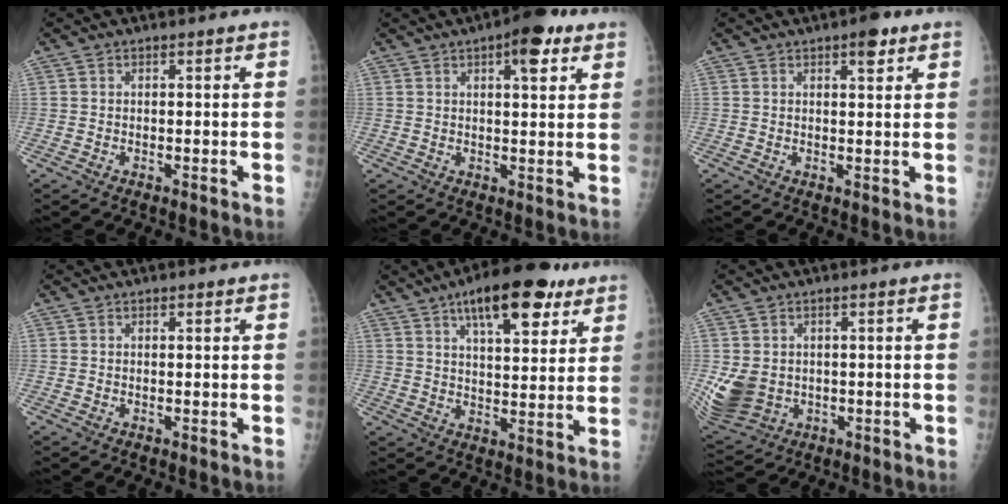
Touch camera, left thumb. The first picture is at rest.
{"total": 7.8, "force": [4.0, 2.8, 6.1], "torque": [-0.067, -0.010, 0.050]}
{"total": 3.7, "force": [2.2, 1.4, 2.7], "torque": [-0.027, -0.009, 0.028]}
{"total": 0.7, "force": [0.5, 0.3, 0.4], "torque": [-0.007, -0.002, 0.007]}
{"total": 16.0, "force": [9.2, 6.1, 11.6], "torque": [-0.141, -0.024, 0.138]}
{"total": 8.3, "force": [-0.2, 6.9, 4.7], "torque": [-0.093, -0.010, 0.018]}